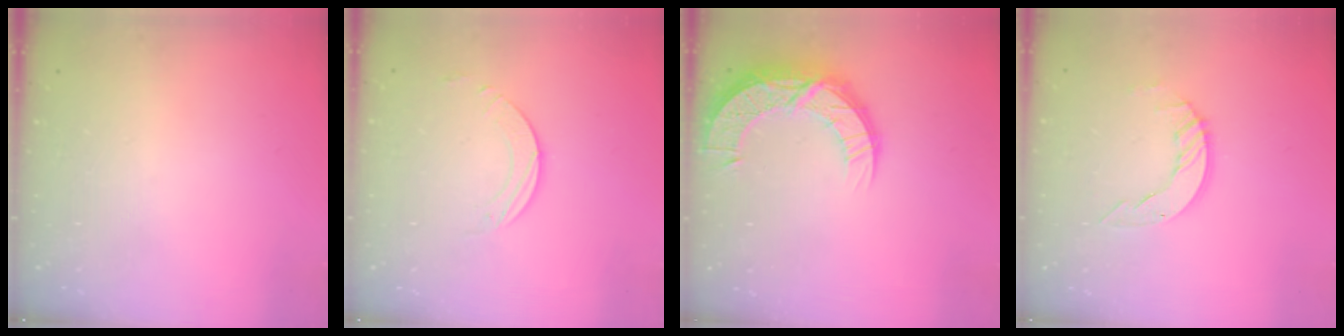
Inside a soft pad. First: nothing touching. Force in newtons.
{"total": 2.2, "press": 2.2, "slide": 0.2}
{"total": 14.4, "press": 14.3, "slide": 0.9}
{"total": 6.3, "press": 6.3, "slide": 0.2}